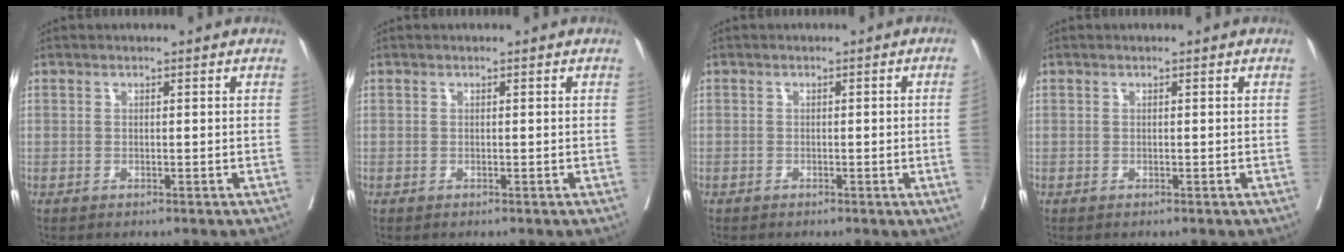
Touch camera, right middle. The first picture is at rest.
{"total": 0.0}
{"total": 1.9, "force": [-0.3, -0.6, 1.8], "torque": [-0.022, 0.000, -0.003]}
{"total": 0.0}